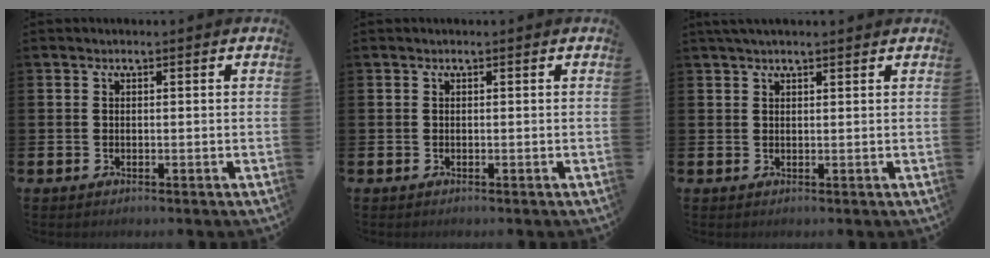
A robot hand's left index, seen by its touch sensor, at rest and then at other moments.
{"total": 0.0}
{"total": 1.8, "force": [1.5, 0.2, 0.9], "torque": [-0.007, 0.000, 0.025]}